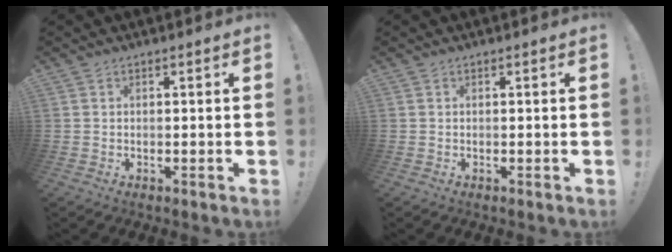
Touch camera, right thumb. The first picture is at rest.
{"total": 0.0}